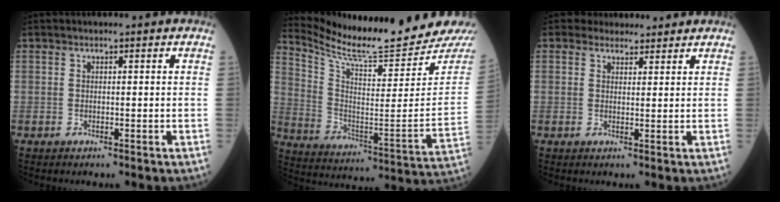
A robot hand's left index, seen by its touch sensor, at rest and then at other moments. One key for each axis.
{"total": 18.1, "fx": 17.4, "fy": -1.4, "fz": 4.5, "tx": -0.094, "ty": -0.113, "tz": 0.270}
{"total": 4.6, "fx": 4.1, "fy": 1.9, "fz": 0.3, "tx": 0.011, "ty": 0.009, "tz": 0.052}